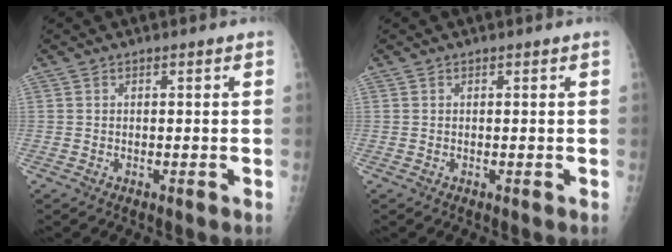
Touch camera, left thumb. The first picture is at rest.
{"total": 0.0}